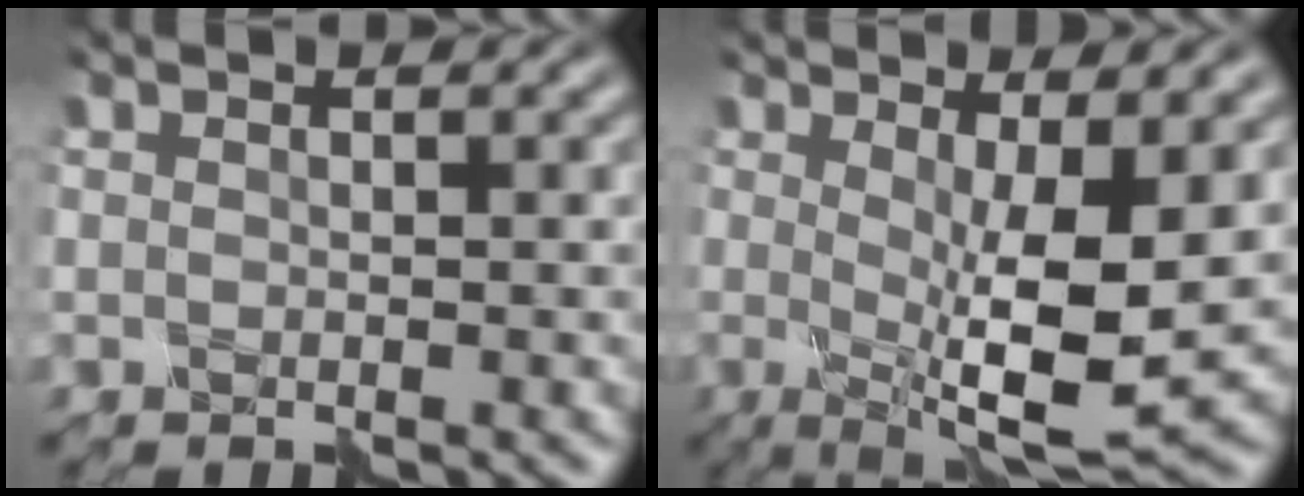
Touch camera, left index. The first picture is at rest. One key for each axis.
{"total": 7.5, "fx": -0.2, "fy": 1.8, "fz": 7.2, "tx": -0.109, "ty": -0.012, "tz": -0.003}